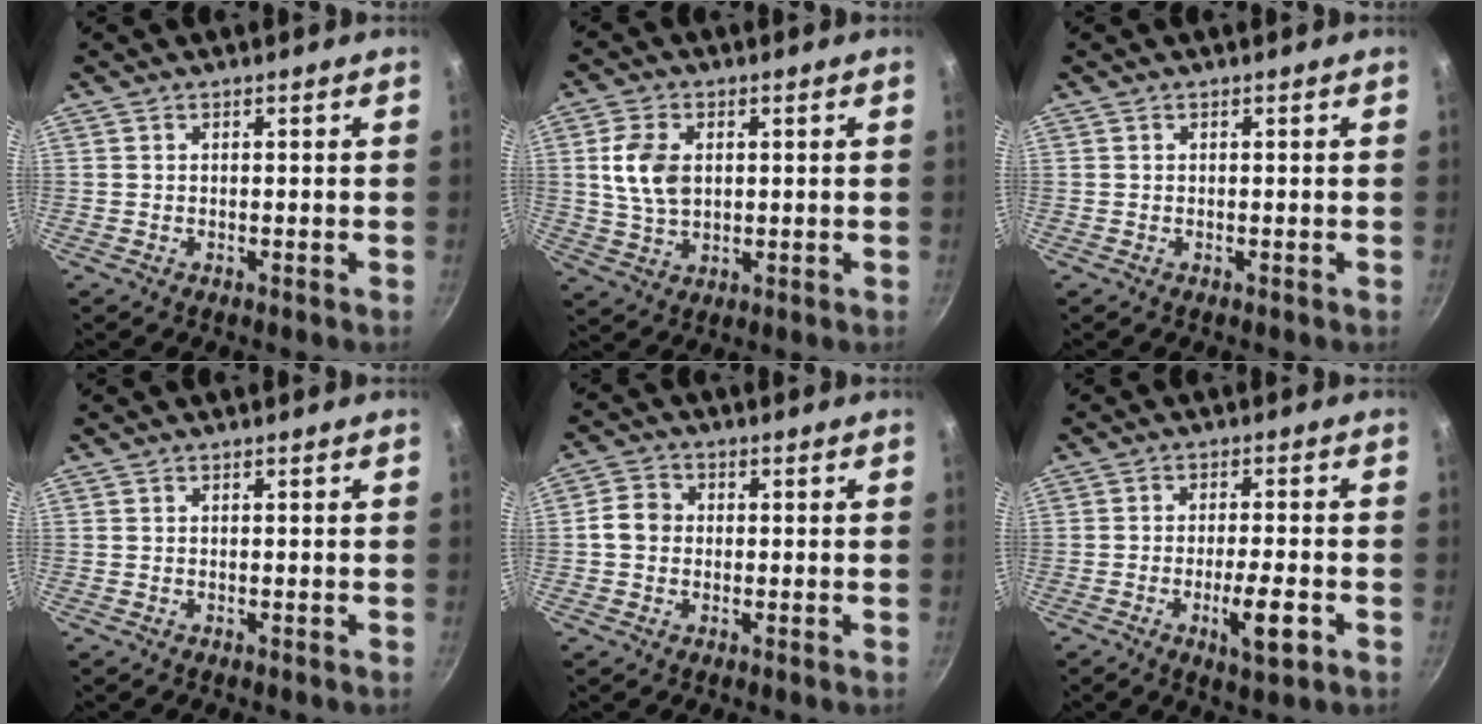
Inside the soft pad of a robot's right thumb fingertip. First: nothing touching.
{"total": 8.5, "force": [1.5, 5.6, 6.2], "torque": [-0.109, -0.006, 0.030]}
{"total": 0.0}
{"total": 0.0}
{"total": 4.5, "force": [-0.1, 3.9, 2.3], "torque": [-0.027, 0.009, -0.014]}
{"total": 7.2, "force": [-2.6, 1.7, 6.4], "torque": [-0.101, 0.008, -0.040]}